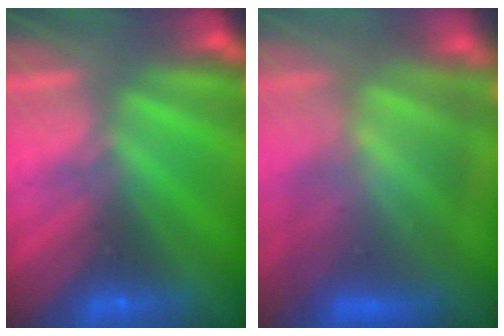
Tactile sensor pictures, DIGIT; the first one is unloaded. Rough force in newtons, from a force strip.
{"total": 8.9}